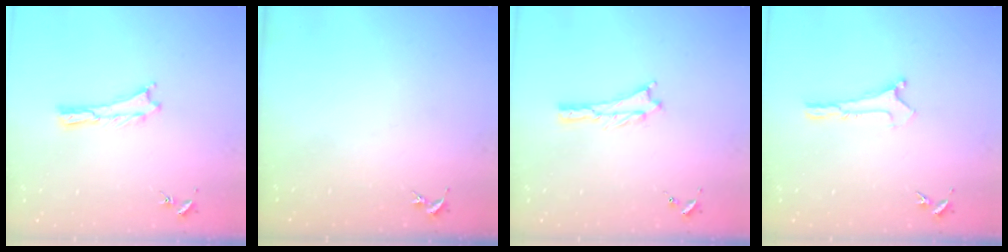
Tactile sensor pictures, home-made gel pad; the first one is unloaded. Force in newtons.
{"total": 0.0}
{"total": 0.9, "press": 0.9, "slide": 0.2}
{"total": 0.0}